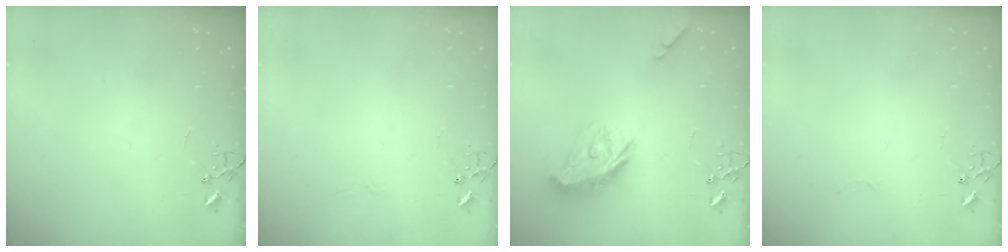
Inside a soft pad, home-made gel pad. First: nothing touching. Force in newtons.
{"total": 3.0, "press": 3.0, "slide": 0.3}
{"total": 13.5, "press": 13.4, "slide": 0.7}
{"total": 2.5, "press": 2.5, "slide": 0.4}